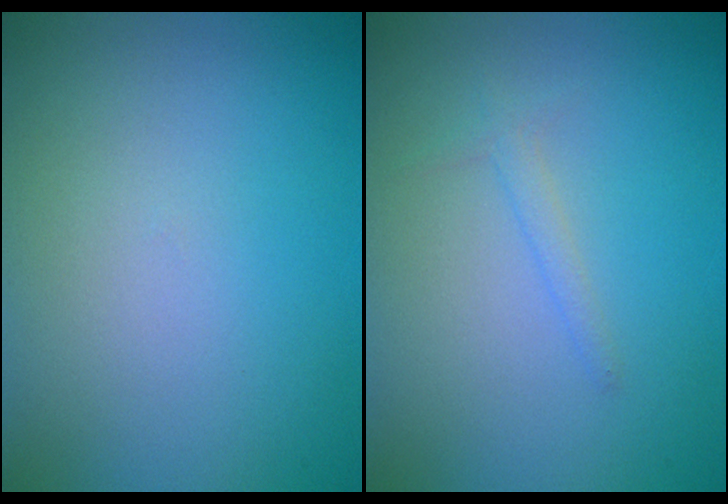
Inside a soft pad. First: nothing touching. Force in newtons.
{"total": 1.0, "press": 1.0, "slide": 0.0}